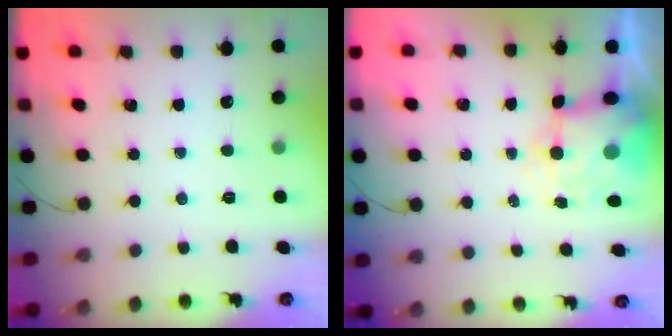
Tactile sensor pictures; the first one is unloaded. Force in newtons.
{"total": 6.7, "press": 6.5, "slide": 1.7}